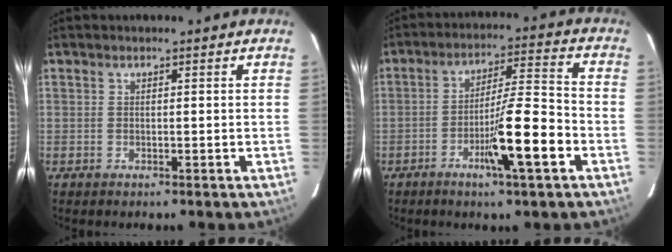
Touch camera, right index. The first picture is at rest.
{"total": 10.9, "force": [-4.5, 0.3, 9.9], "torque": [-0.164, 0.000, -0.073]}